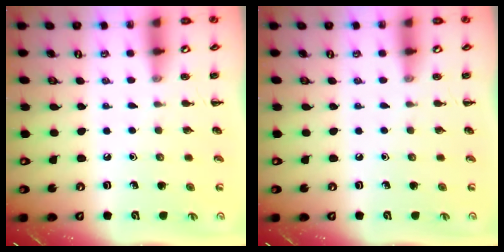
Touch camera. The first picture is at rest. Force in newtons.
{"total": 0.0}